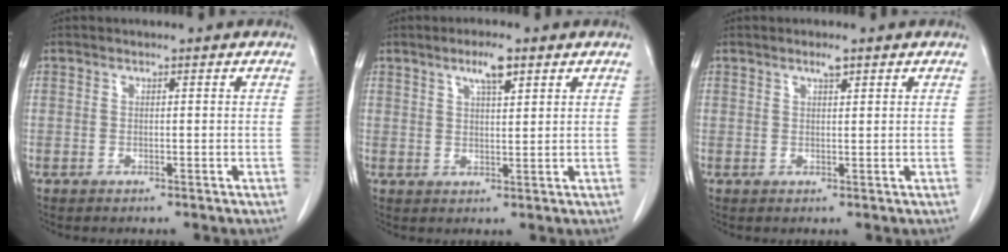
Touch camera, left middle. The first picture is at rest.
{"total": 4.2, "force": [2.6, 0.8, 3.3], "torque": [-0.060, 0.003, 0.045]}
{"total": 1.4, "force": [1.0, 0.2, 1.0], "torque": [-0.019, 0.000, 0.019]}